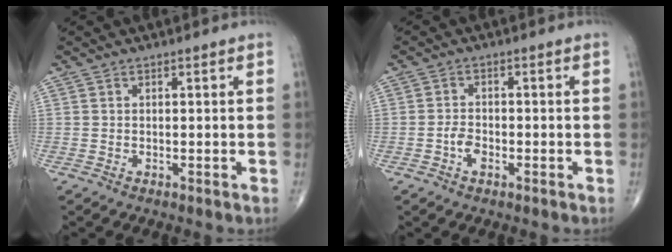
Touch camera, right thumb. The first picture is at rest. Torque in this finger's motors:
{"motor_torque": [1.20, 0.77, 0.24, -0.43, 0.00]}